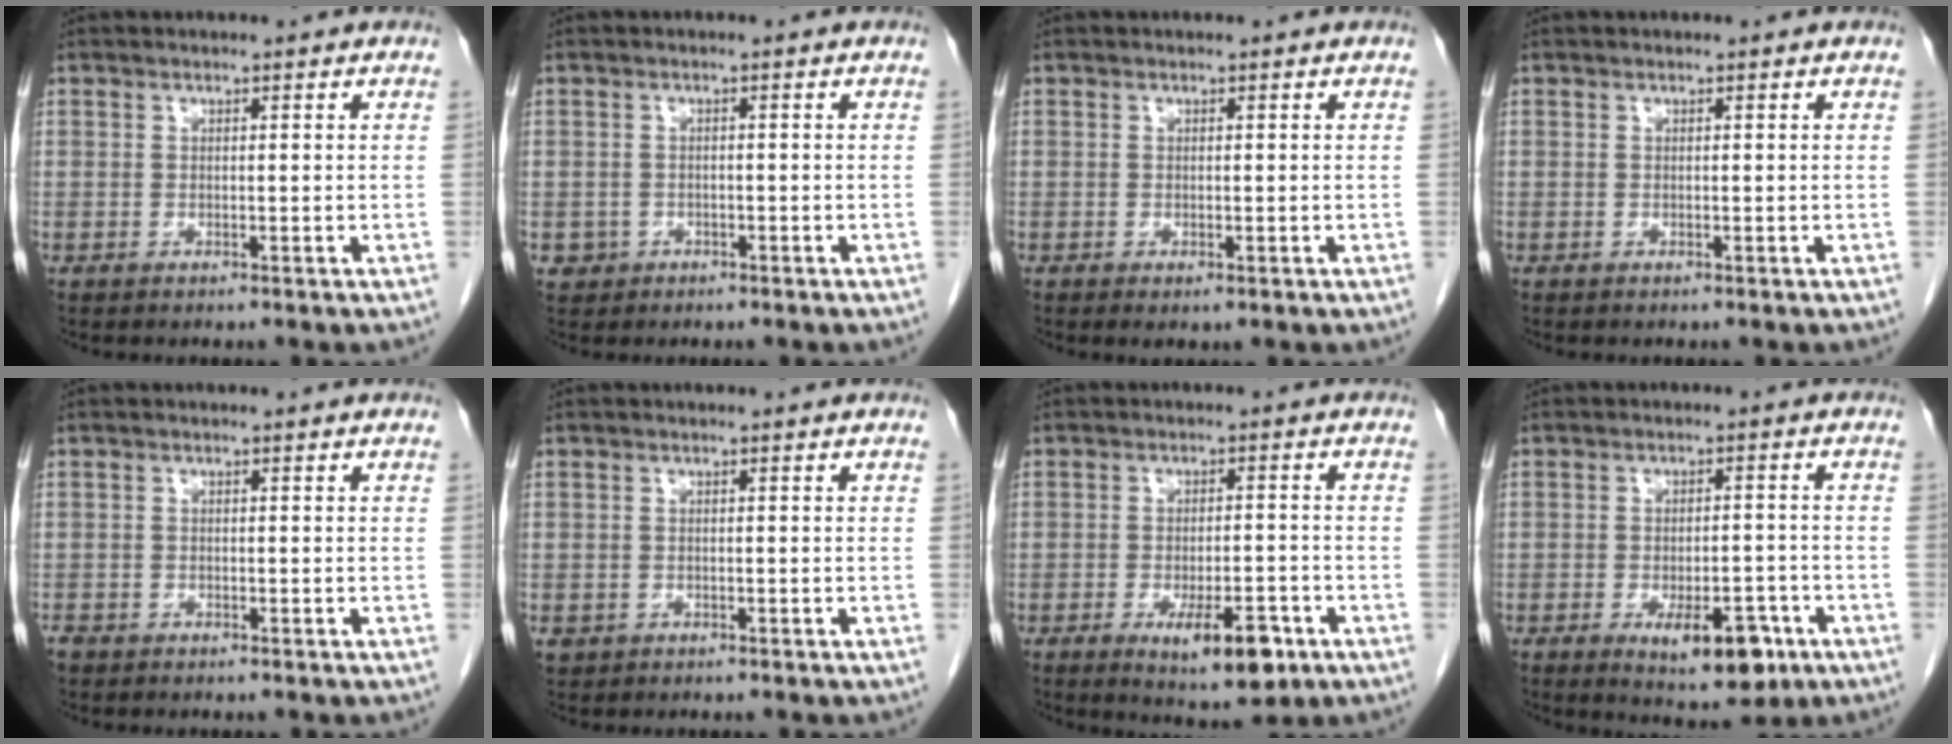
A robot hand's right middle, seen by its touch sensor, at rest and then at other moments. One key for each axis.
{"total": 2.0, "fx": -0.8, "fy": 1.8, "fz": 0.0, "tx": 0.003, "ty": 0.009, "tz": -0.010}
{"total": 1.1, "fx": -0.4, "fy": 0.5, "fz": 0.8, "tx": -0.010, "ty": -0.003, "tz": -0.001}
{"total": 0.0}
{"total": 1.4, "fx": -1.0, "fy": 0.8, "fz": 0.3, "tx": -0.011, "ty": 0.000, "tz": -0.019}
{"total": 1.2, "fx": -0.5, "fy": 1.1, "fz": 0.3, "tx": -0.006, "ty": 0.004, "tz": -0.002}
{"total": 8.3, "fx": -4.1, "fy": 2.7, "fz": 6.7, "tx": -0.098, "ty": -0.008, "tz": -0.052}
{"total": 8.7, "fx": -4.3, "fy": 3.5, "fz": 6.7, "tx": -0.091, "ty": -0.005, "tz": -0.053}